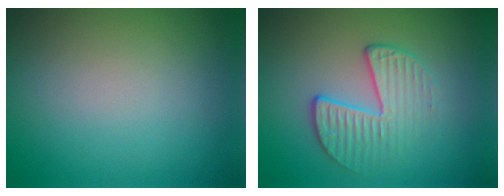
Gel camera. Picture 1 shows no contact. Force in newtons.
{"total": 3.0, "press": 2.4, "slide": 1.8}